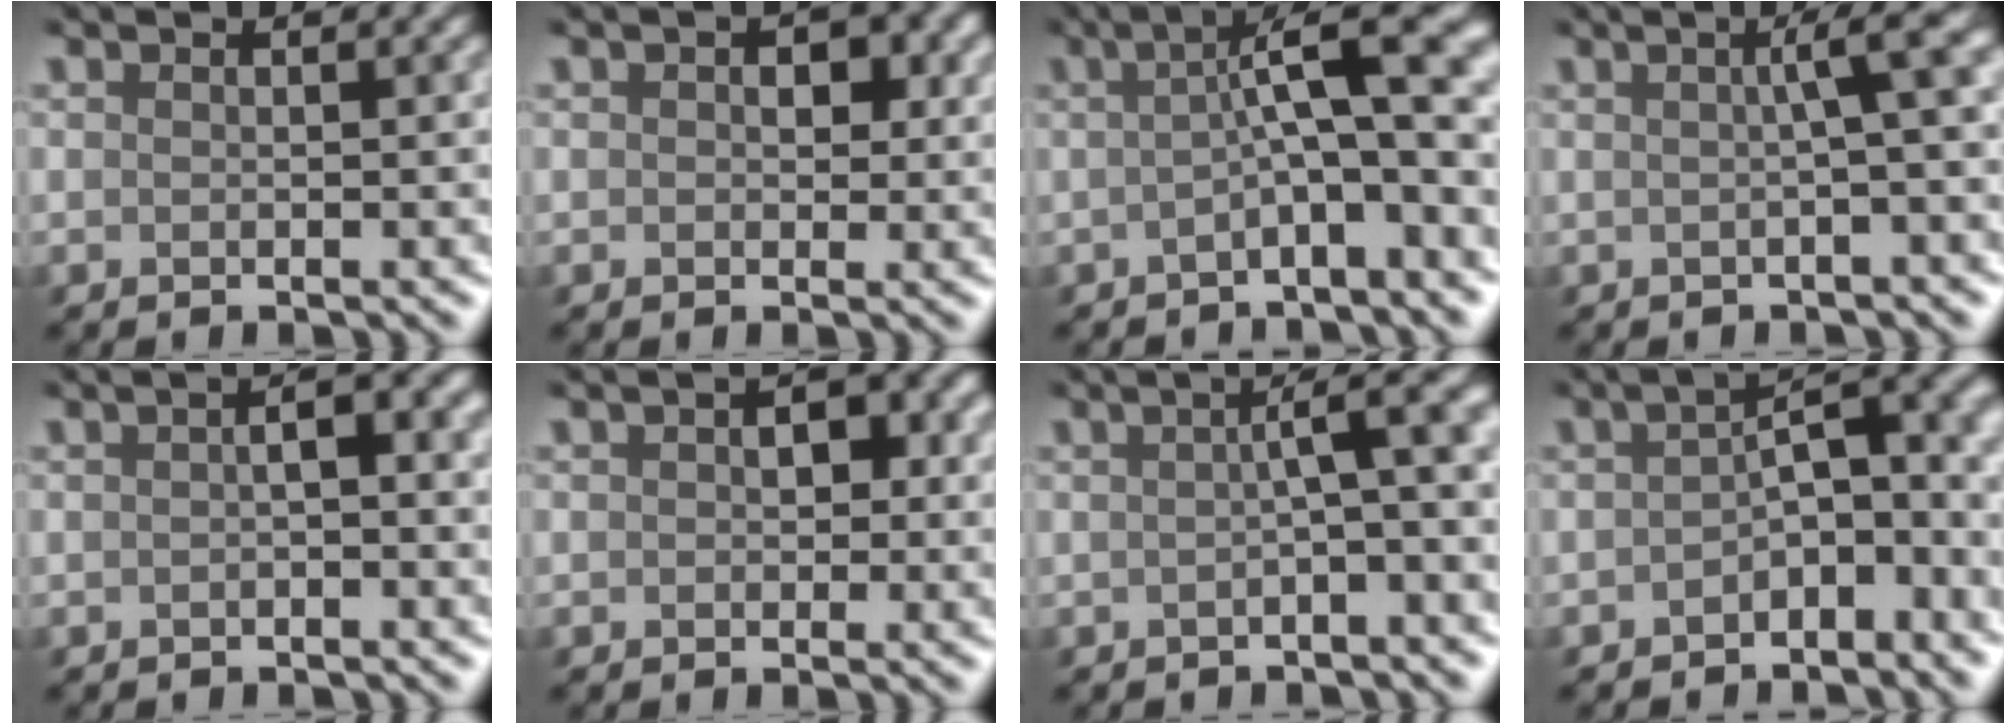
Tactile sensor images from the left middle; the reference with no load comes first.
{"total": 3.0, "force": [0.8, 2.1, 1.9], "torque": [-0.007, 0.009, 0.004]}
{"total": 8.0, "force": [-0.9, 1.5, 7.8], "torque": [-0.095, 0.033, -0.030]}
{"total": 3.6, "force": [0.1, 0.6, 3.6], "torque": [-0.034, 0.013, -0.006]}
{"total": 2.5, "force": [-0.4, 0.6, 2.4], "torque": [-0.040, 0.009, -0.010]}
{"total": 2.7, "force": [0.3, 1.9, 1.8], "torque": [-0.009, 0.006, -0.001]}
{"total": 4.6, "force": [-0.2, 0.9, 4.5], "torque": [-0.051, 0.019, -0.012]}
{"total": 5.9, "force": [-2.4, 2.7, 4.7], "torque": [-0.052, 0.015, -0.051]}